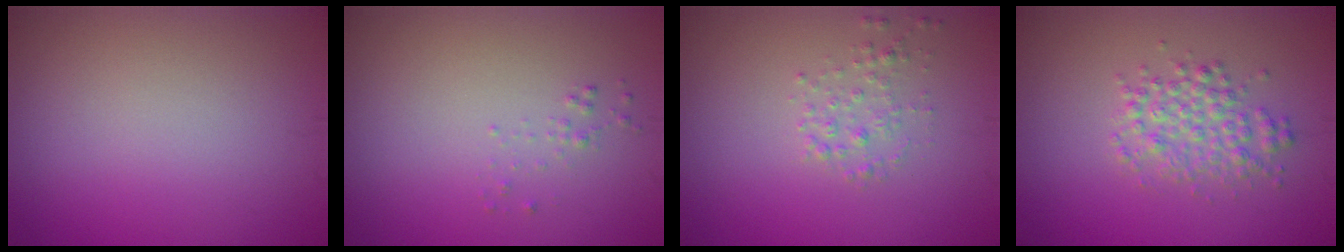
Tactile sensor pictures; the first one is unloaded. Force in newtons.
{"total": 0.6, "press": 0.6, "slide": 0.1}
{"total": 1.4, "press": 1.4, "slide": 0.0}
{"total": 3.0, "press": 3.0, "slide": 0.1}